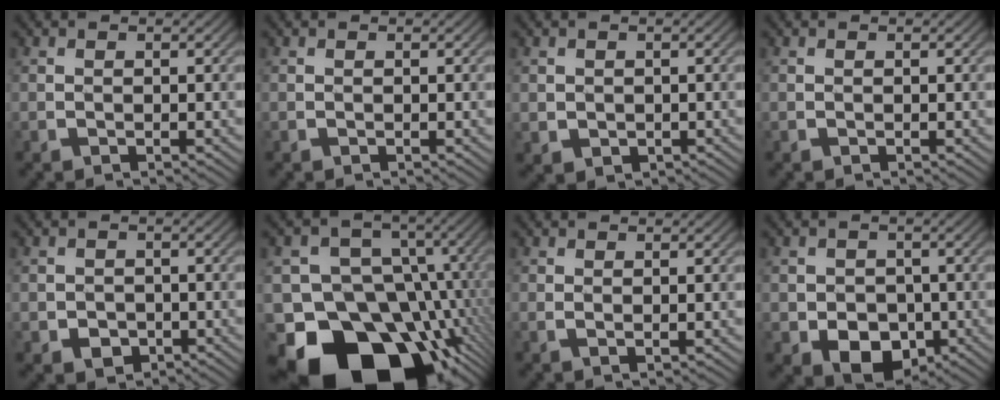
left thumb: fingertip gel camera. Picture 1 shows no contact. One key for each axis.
{"total": 0.0}
{"total": 1.3, "fx": -0.2, "fy": 1.2, "fz": 0.3, "tx": -0.032, "ty": -0.001, "tz": -0.008}
{"total": 0.0}
{"total": 2.2, "fx": -1.5, "fy": 1.6, "fz": 0.3, "tx": -0.029, "ty": 0.000, "tz": -0.033}
{"total": 20.3, "fx": -11.8, "fy": 13.4, "fz": 9.6, "tx": -0.154, "ty": -0.006, "tz": -0.189}
{"total": 0.9, "fx": 0.7, "fy": 0.2, "fz": 0.5, "tx": -0.005, "ty": -0.002, "tz": 0.011}
{"total": 5.6, "fx": -2.7, "fy": 4.2, "fz": 2.7, "tx": -0.069, "ty": -0.014, "tz": -0.056}